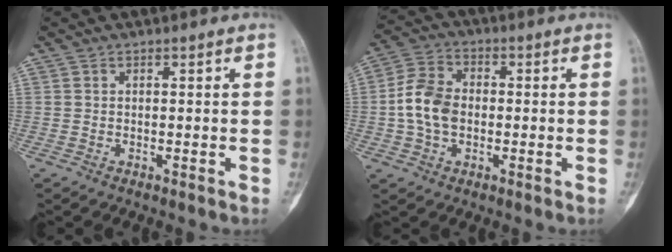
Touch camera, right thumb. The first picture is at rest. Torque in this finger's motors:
{"motor_torque": [1.23, 1.01, 0.68, -1.07, 0.02]}